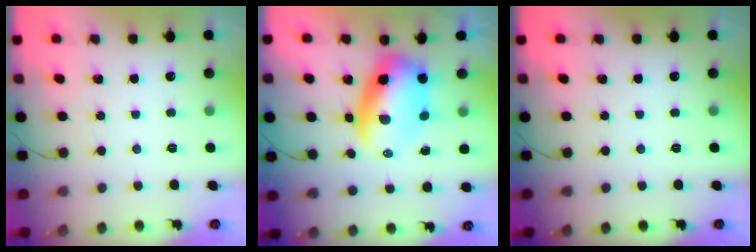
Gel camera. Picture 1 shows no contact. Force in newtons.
{"total": 9.6, "press": 9.2, "slide": 2.5}
{"total": 0.0}